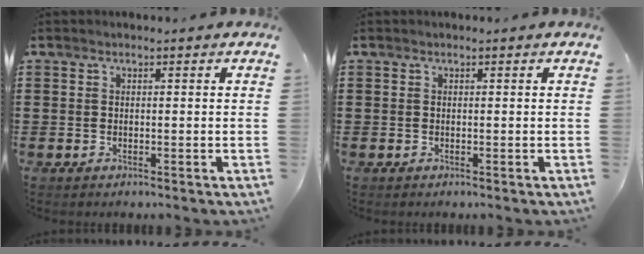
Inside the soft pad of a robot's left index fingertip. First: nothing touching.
{"total": 0.0}